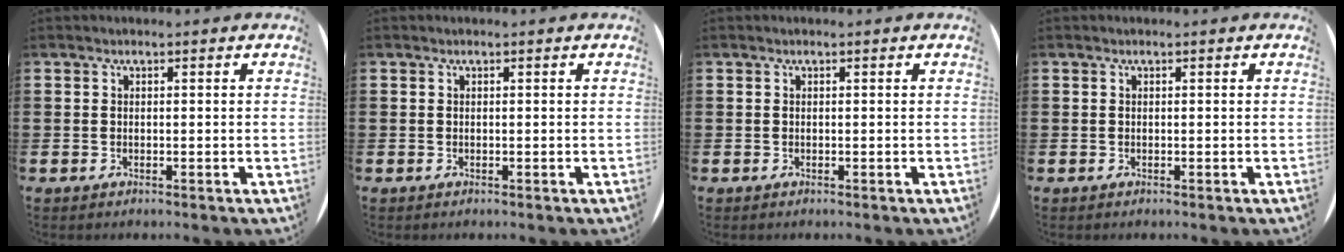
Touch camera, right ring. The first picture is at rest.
{"total": 0.0}
{"total": 0.0}
{"total": 0.0}